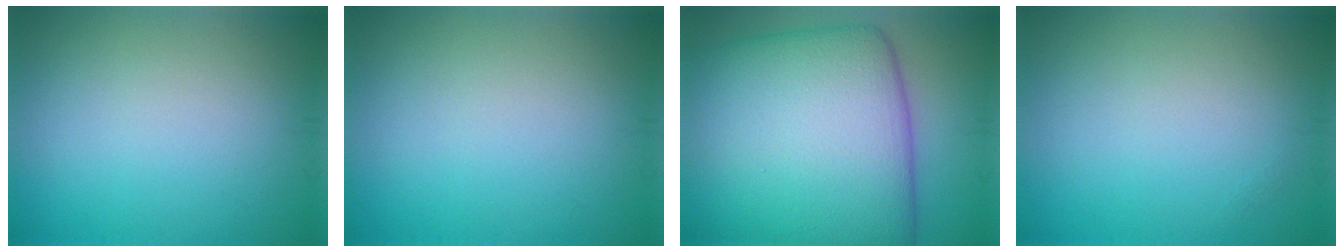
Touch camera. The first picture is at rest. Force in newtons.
{"total": 0.0}
{"total": 18.3, "press": 18.2, "slide": 0.4}
{"total": 0.0}